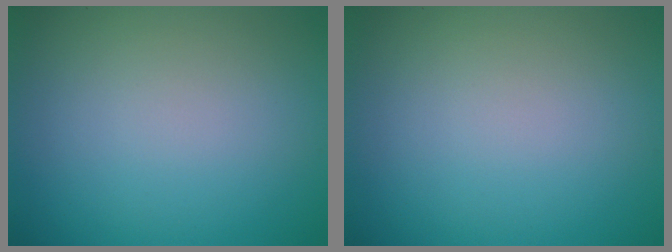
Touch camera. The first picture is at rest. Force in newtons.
{"total": 0.0}